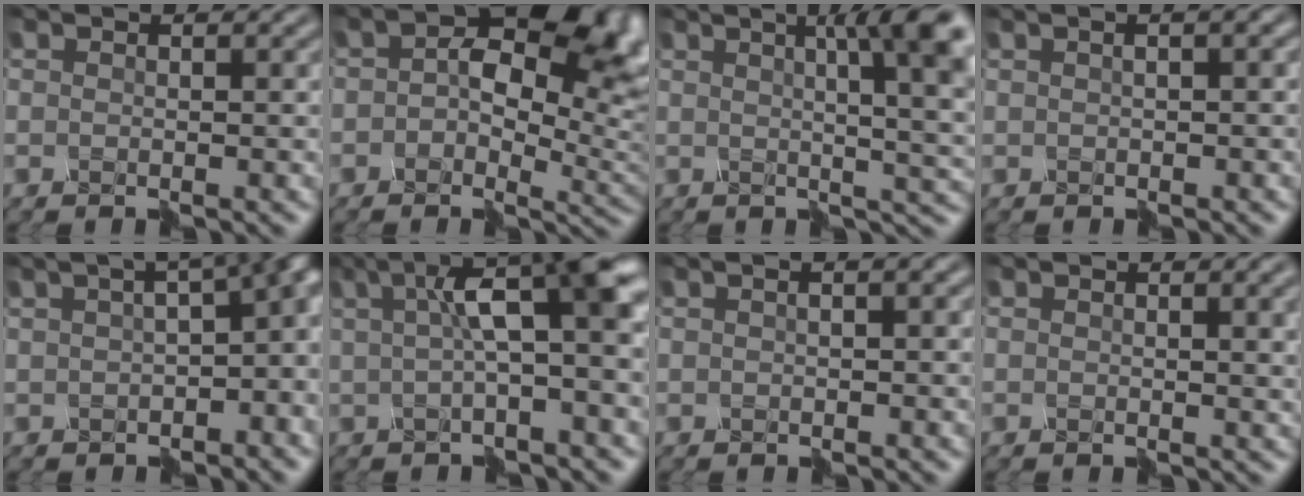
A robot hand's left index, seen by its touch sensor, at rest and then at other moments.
{"total": 12.6, "force": [2.6, 8.0, 9.4], "torque": [-0.129, 0.011, 0.042]}
{"total": 9.8, "force": [2.9, 2.7, 9.0], "torque": [-0.081, 0.028, 0.023]}
{"total": 3.0, "force": [0.4, 1.2, 2.7], "torque": [-0.012, 0.015, 0.009]}
{"total": 11.1, "force": [0.4, 5.1, 9.9], "torque": [-0.092, 0.010, 0.020]}
{"total": 7.6, "force": [2.3, 1.5, 7.1], "torque": [-0.103, 0.033, 0.026]}
{"total": 2.5, "force": [0.3, 1.0, 2.2], "torque": [-0.009, 0.014, 0.009]}
{"total": 4.0, "force": [1.0, 1.8, 3.4], "torque": [-0.019, 0.010, 0.013]}